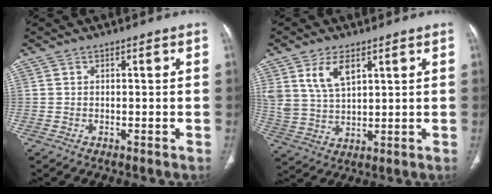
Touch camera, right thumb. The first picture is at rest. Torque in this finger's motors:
{"motor_torque": [0.09, 0.06, 0.97, 0.55, 0.08]}